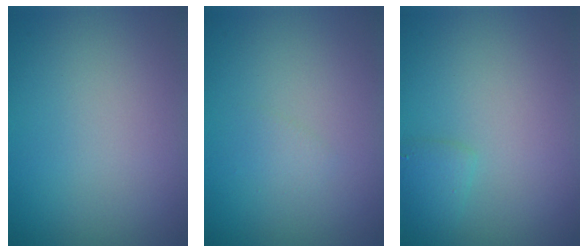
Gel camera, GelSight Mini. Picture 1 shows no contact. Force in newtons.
{"total": 0.7, "press": 0.7, "slide": 0.1}
{"total": 1.2, "press": 1.2, "slide": 0.1}